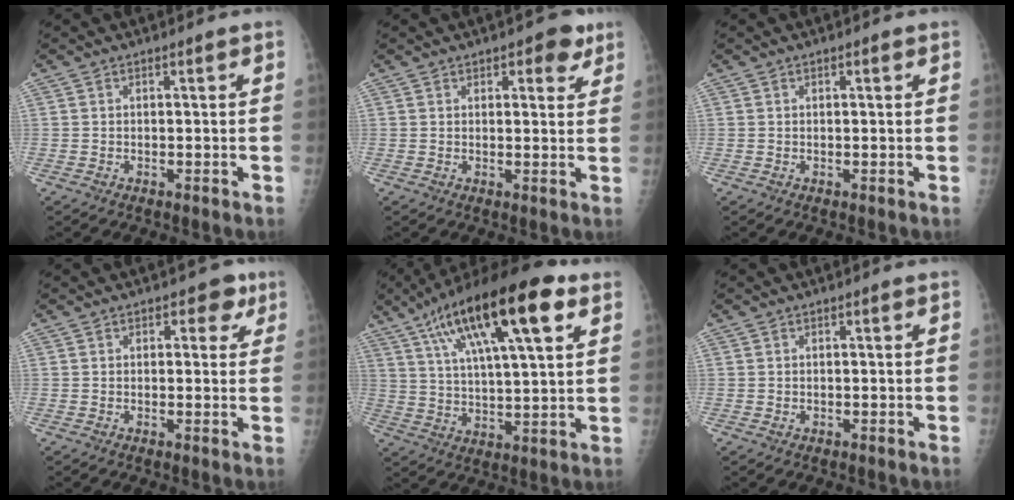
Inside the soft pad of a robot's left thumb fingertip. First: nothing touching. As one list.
[{"total": 4.6, "force": [2.7, 2.4, 2.9], "torque": [-0.009, -0.010, 0.030]}, {"total": 0.6, "force": [0.3, 0.2, 0.5], "torque": [-0.006, 0.001, 0.004]}, {"total": 4.1, "force": [1.9, 2.7, 2.4], "torque": [0.004, -0.002, 0.016]}, {"total": 23.0, "force": [11.1, 6.7, 19.0], "torque": [-0.308, -0.003, 0.183]}, {"total": 0.5, "force": [-0.1, 0.4, 0.3], "torque": [-0.003, 0.004, 0.000]}]